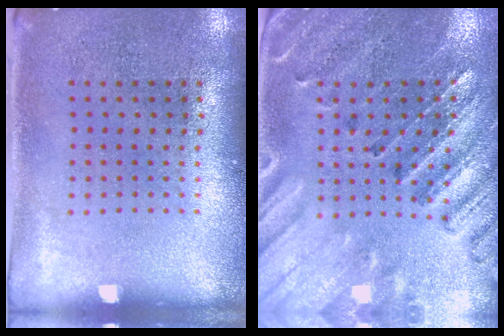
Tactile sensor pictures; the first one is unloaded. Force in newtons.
{"total": 2.9, "press": 2.6, "slide": 1.1}